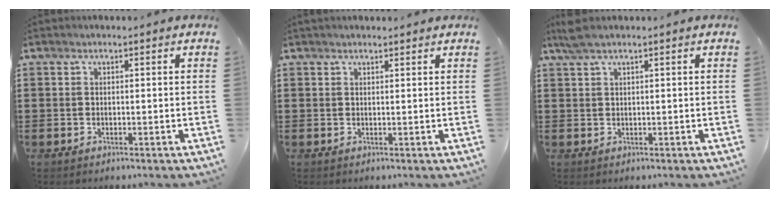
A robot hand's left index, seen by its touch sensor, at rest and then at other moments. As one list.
[{"total": 0.9, "force": [0.9, 0.2, 0.3], "torque": [-0.006, 0.001, 0.017]}, {"total": 2.1, "force": [1.4, 0.1, 1.5], "torque": [-0.033, 0.001, 0.026]}]